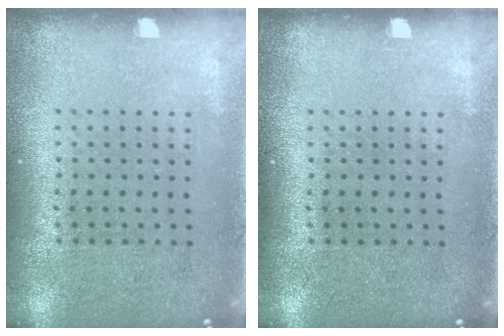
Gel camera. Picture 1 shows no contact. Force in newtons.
{"total": 0.0}